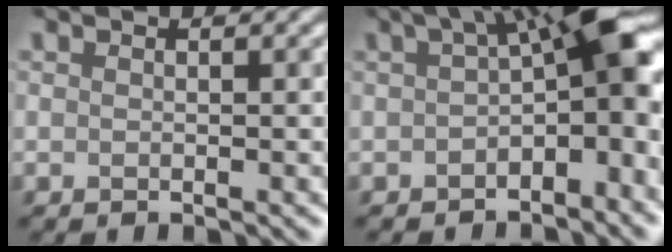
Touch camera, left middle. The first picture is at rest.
{"total": 8.1, "force": [0.6, 2.4, 7.7], "torque": [-0.101, 0.028, -0.001]}